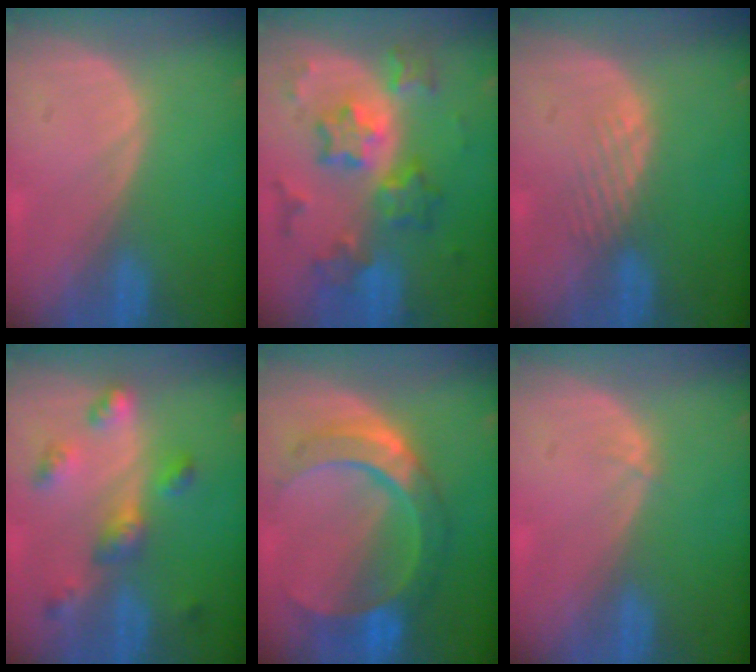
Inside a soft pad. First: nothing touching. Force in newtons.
{"total": 9.5, "press": 9.5, "slide": 0.8}
{"total": 2.2, "press": 2.2, "slide": 0.2}
{"total": 6.5, "press": 5.7, "slide": 3.0}
{"total": 9.5, "press": 9.5, "slide": 0.9}
{"total": 0.6, "press": 0.4, "slide": 0.3}